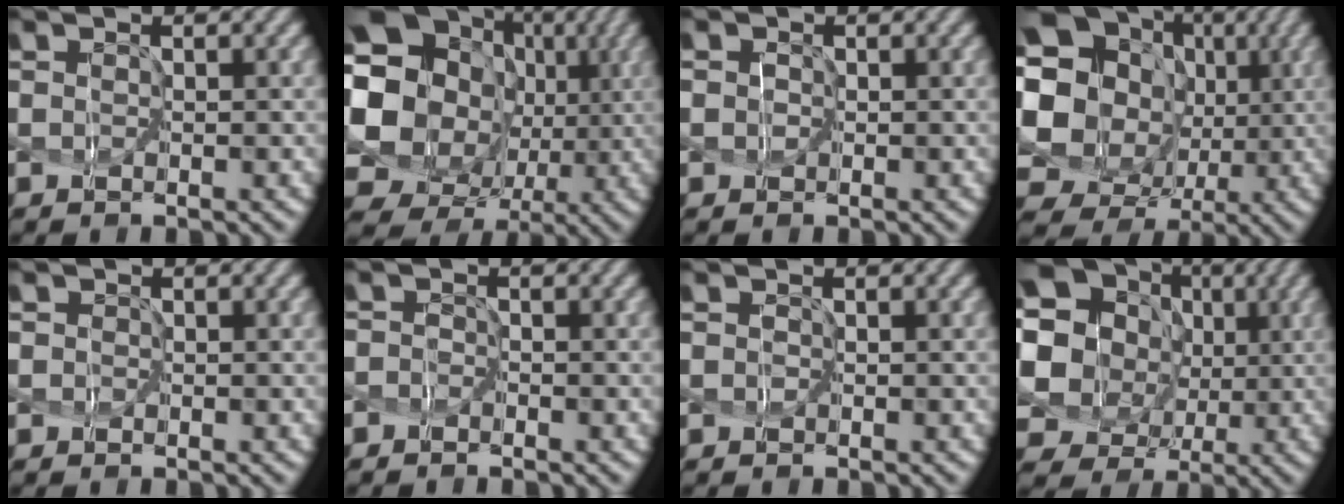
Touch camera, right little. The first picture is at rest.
{"total": 17.1, "force": [1.5, 14.4, 9.1], "torque": [-0.181, -0.020, 0.036]}
{"total": 1.9, "force": [0.6, 1.6, 0.9], "torque": [0.003, 0.022, -0.014]}
{"total": 15.0, "force": [2.3, 13.0, 7.0], "torque": [-0.177, -0.007, 0.045]}
{"total": 1.2, "force": [0.3, 1.0, 0.5], "torque": [0.005, 0.010, -0.009]}
{"total": 1.1, "force": [-1.0, 0.1, -0.3], "torque": [0.000, 0.001, -0.013]}
{"total": 0.0}
{"total": 10.6, "force": [2.7, 9.3, 4.5], "torque": [-0.146, 0.011, 0.047]}